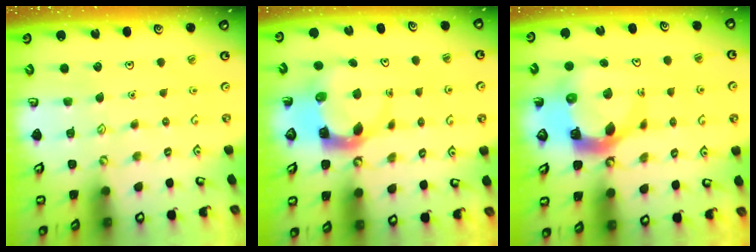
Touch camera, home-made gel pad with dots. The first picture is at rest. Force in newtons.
{"total": 3.8, "press": 3.8, "slide": 0.6}
{"total": 8.2, "press": 8.2, "slide": 1.1}